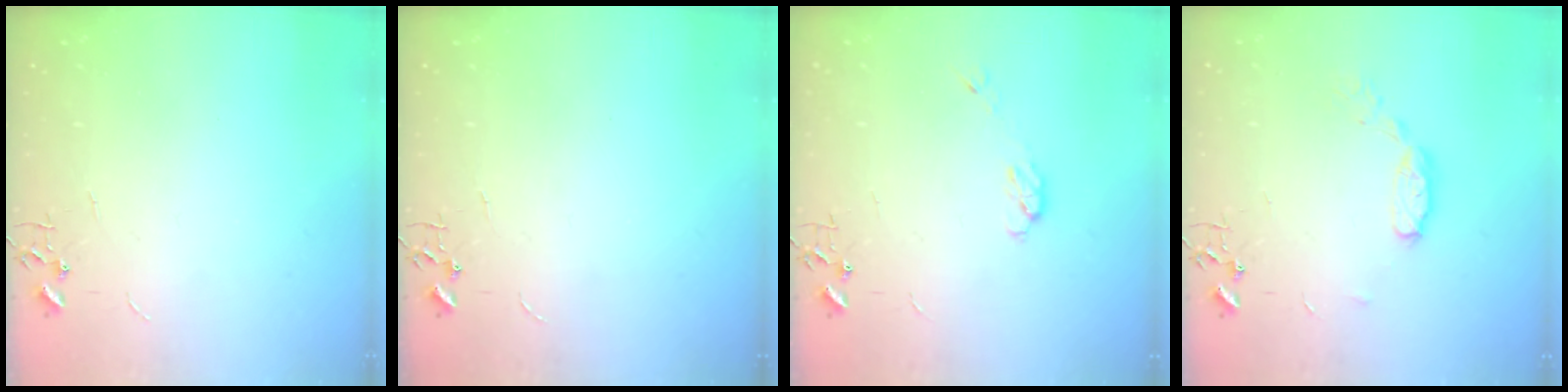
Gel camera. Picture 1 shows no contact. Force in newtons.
{"total": 0.0}
{"total": 3.8, "press": 3.7, "slide": 0.6}
{"total": 7.3, "press": 7.3, "slide": 0.4}